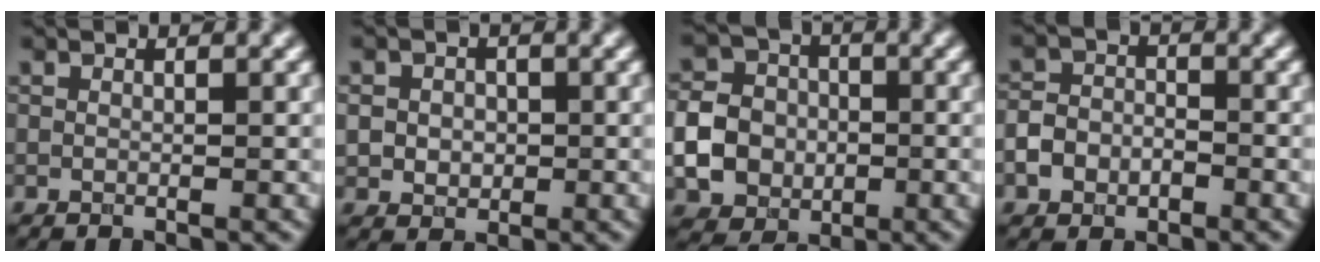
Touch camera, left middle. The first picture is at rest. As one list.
[{"total": 3.3, "force": [0.1, 2.9, 1.6], "torque": [-0.027, 0.004, -0.008]}, {"total": 5.8, "force": [-1.2, 5.0, 2.8], "torque": [-0.063, 0.000, -0.031]}, {"total": 2.9, "force": [-1.4, 2.2, 1.3], "torque": [-0.023, 0.004, -0.032]}]